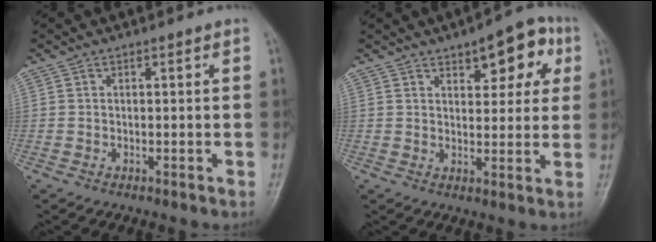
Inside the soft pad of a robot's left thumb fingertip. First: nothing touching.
{"total": 9.9, "force": [4.6, 4.6, 7.5], "torque": [-0.059, -0.007, 0.056]}